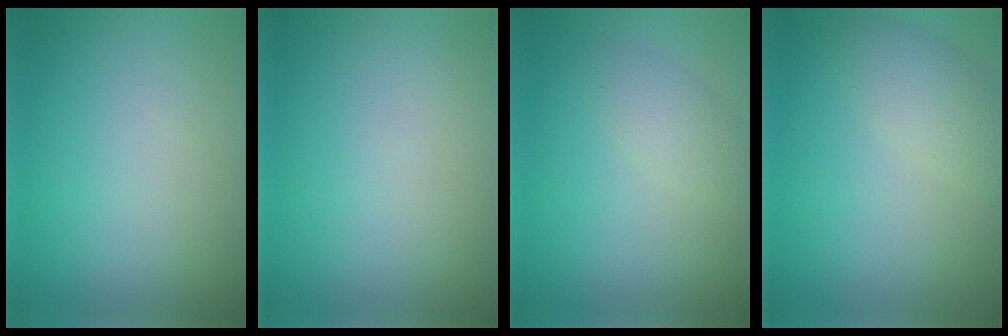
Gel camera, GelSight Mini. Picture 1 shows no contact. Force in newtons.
{"total": 0.0}
{"total": 2.1, "press": 2.1, "slide": 0.1}
{"total": 3.0, "press": 3.0, "slide": 0.1}